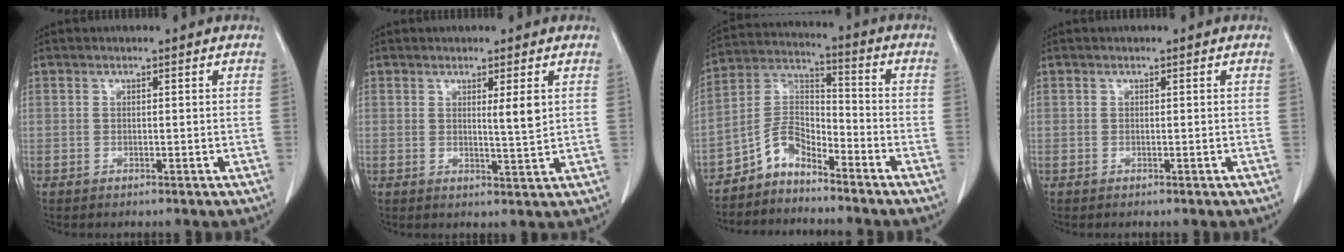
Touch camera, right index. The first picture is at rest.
{"total": 3.1, "force": [1.0, 0.0, 2.9], "torque": [-0.048, -0.008, 0.016]}
{"total": 6.9, "force": [-5.6, 3.0, 2.7], "torque": [-0.062, 0.023, -0.111]}
{"total": 0.0}